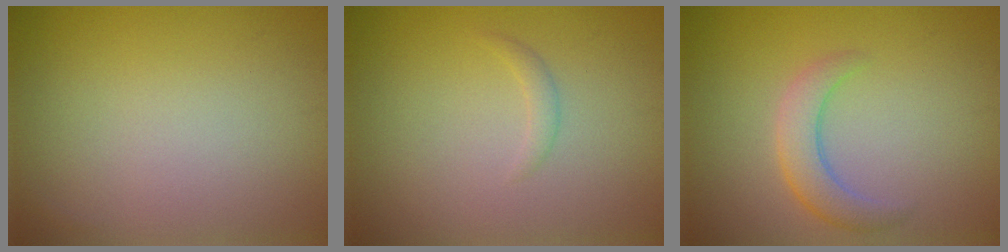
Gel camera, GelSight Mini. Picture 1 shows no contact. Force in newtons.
{"total": 0.8, "press": 0.8, "slide": 0.1}
{"total": 2.9, "press": 2.9, "slide": 0.1}